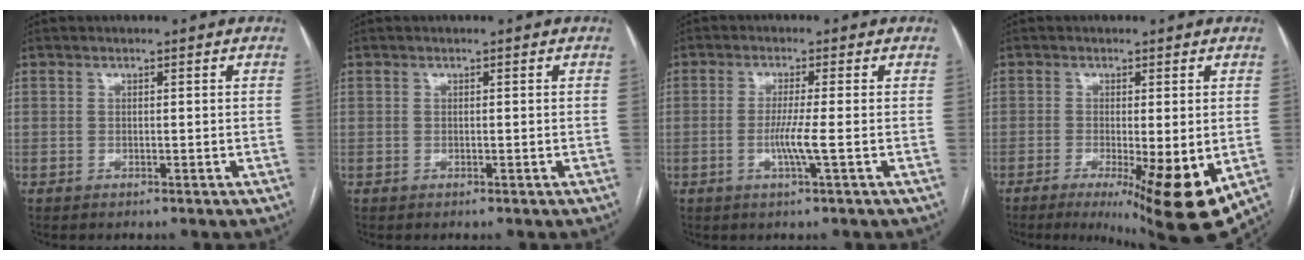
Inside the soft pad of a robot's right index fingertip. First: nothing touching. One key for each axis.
{"total": 0.0}
{"total": 3.8, "fx": -0.9, "fy": -0.8, "fz": 3.6, "tx": -0.075, "ty": -0.007, "tz": -0.017}
{"total": 11.5, "fx": -4.0, "fy": 1.6, "fz": 10.7, "tx": -0.122, "ty": -0.025, "tz": -0.050}